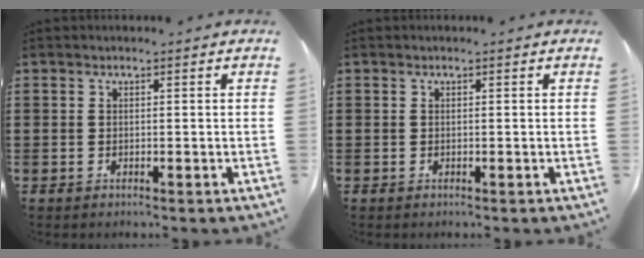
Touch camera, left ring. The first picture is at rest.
{"total": 0.0}